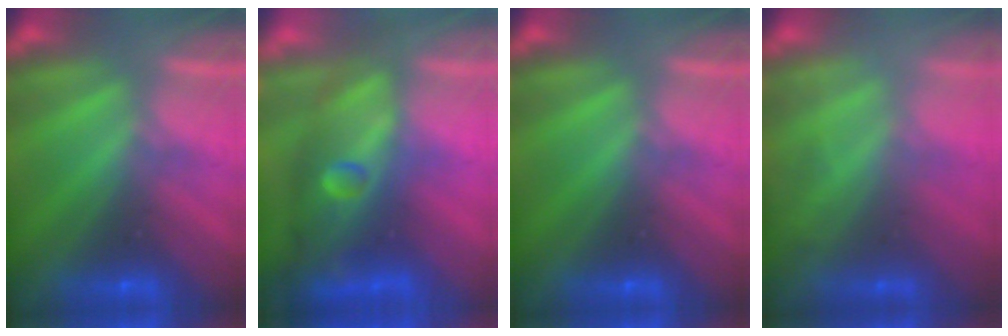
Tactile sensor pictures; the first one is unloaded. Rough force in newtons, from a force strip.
{"total": 7.9}
{"total": 0.0}
{"total": 2.4}